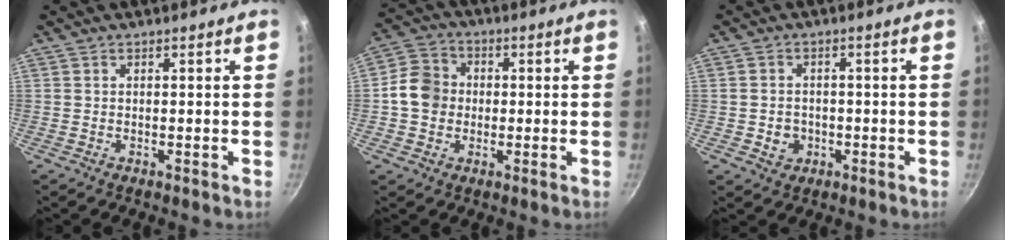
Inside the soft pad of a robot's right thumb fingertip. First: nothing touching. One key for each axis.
{"total": 8.2, "fx": -0.3, "fy": 7.1, "fz": 3.9, "tx": -0.045, "ty": 0.015, "tz": -0.024}
{"total": 3.7, "fx": -1.0, "fy": 3.2, "fz": 1.4, "tx": -0.013, "ty": 0.011, "tz": -0.009}